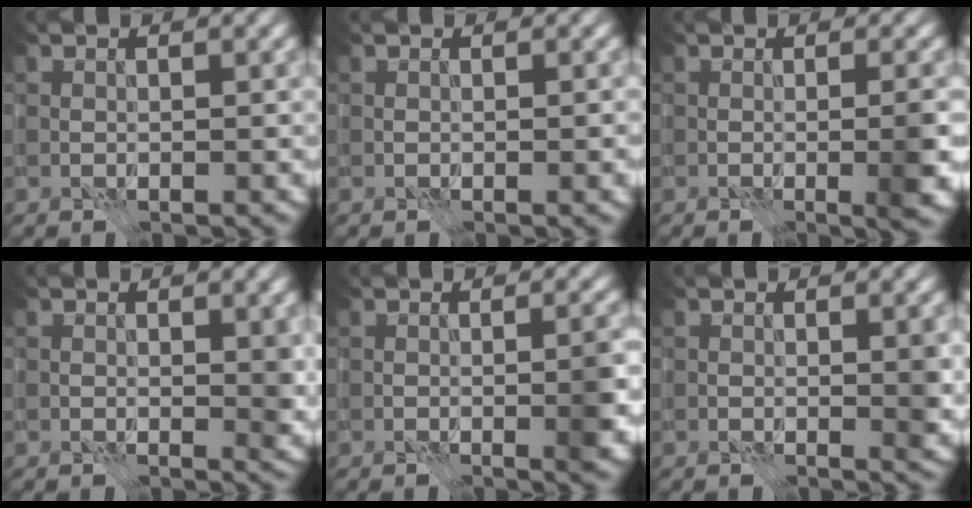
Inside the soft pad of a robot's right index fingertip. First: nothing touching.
{"total": 0.6, "force": [-0.2, 0.0, 0.5], "torque": [-0.007, 0.001, -0.004]}
{"total": 3.5, "force": [-0.7, 0.8, 3.3], "torque": [-0.043, 0.001, -0.013]}
{"total": 1.8, "force": [0.2, 0.6, 1.7], "torque": [-0.016, -0.004, 0.002]}
{"total": 3.2, "force": [-0.5, 0.6, 3.1], "torque": [-0.043, 0.002, -0.011]}
{"total": 1.8, "force": [0.0, 0.2, 1.8], "torque": [-0.024, -0.004, -0.001]}